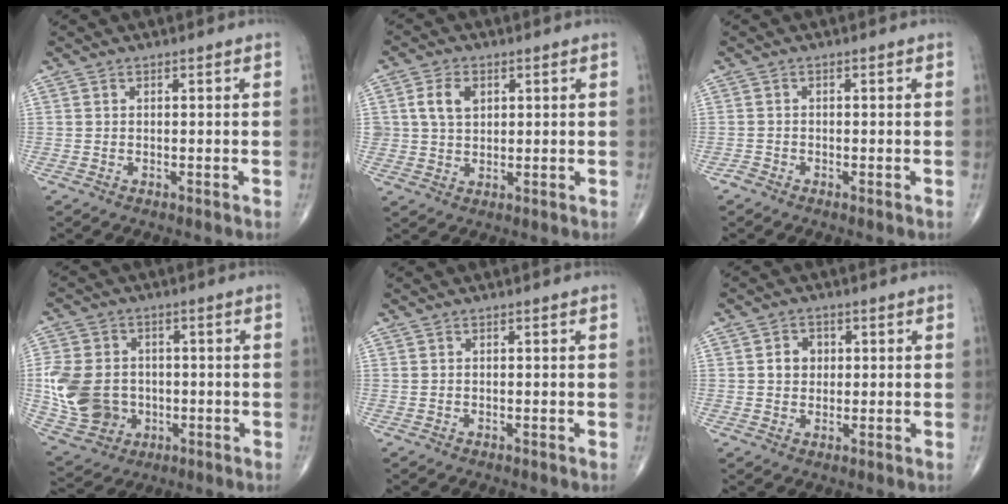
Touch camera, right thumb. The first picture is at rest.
{"total": 5.6, "force": [1.7, 4.1, 3.5], "torque": [-0.050, -0.004, 0.033]}
{"total": 0.9, "force": [-0.8, 0.4, 0.2], "torque": [-0.005, -0.002, -0.020]}
{"total": 14.2, "force": [-1.1, 11.6, 8.0], "torque": [-0.150, 0.005, -0.007]}
{"total": 0.0}
{"total": 2.9, "force": [0.5, 2.5, 1.3], "torque": [-0.006, 0.002, 0.007]}